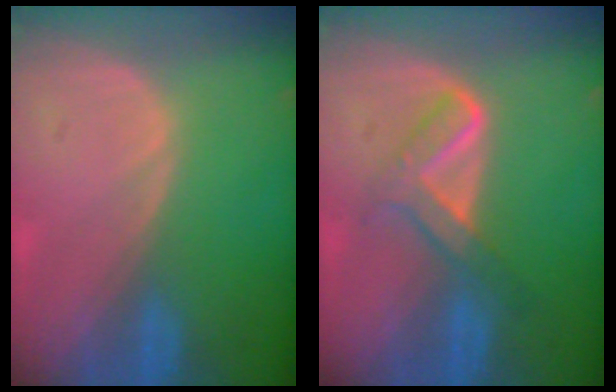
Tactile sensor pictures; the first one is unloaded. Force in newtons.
{"total": 5.3, "press": 5.2, "slide": 1.1}